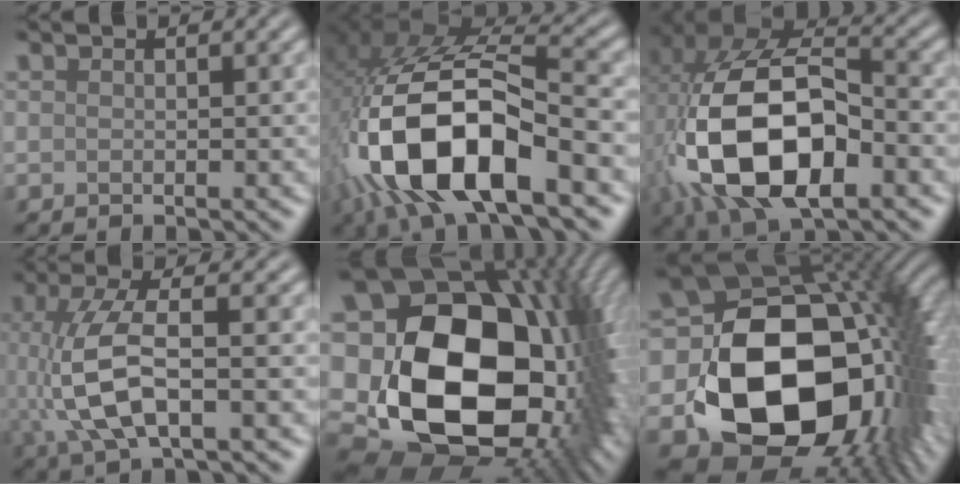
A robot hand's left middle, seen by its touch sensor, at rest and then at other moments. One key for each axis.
{"total": 14.3, "fx": -4.9, "fy": 6.4, "fz": 11.8, "tx": -0.252, "ty": -0.008, "tz": -0.085}
{"total": 14.8, "fx": -3.1, "fy": 8.6, "fz": 11.6, "tx": -0.240, "ty": -0.014, "tz": -0.057}
{"total": 6.6, "fx": -0.6, "fy": 2.5, "fz": 6.1, "tx": -0.144, "ty": 0.002, "tz": -0.008}
{"total": 22.6, "fx": 0.5, "fy": 15.8, "fz": 16.1, "tx": -0.333, "ty": -0.026, "tz": 0.041}
{"total": 21.4, "fx": -1.9, "fy": 16.0, "fz": 14.0, "tx": -0.249, "ty": -0.059, "tz": 0.011}